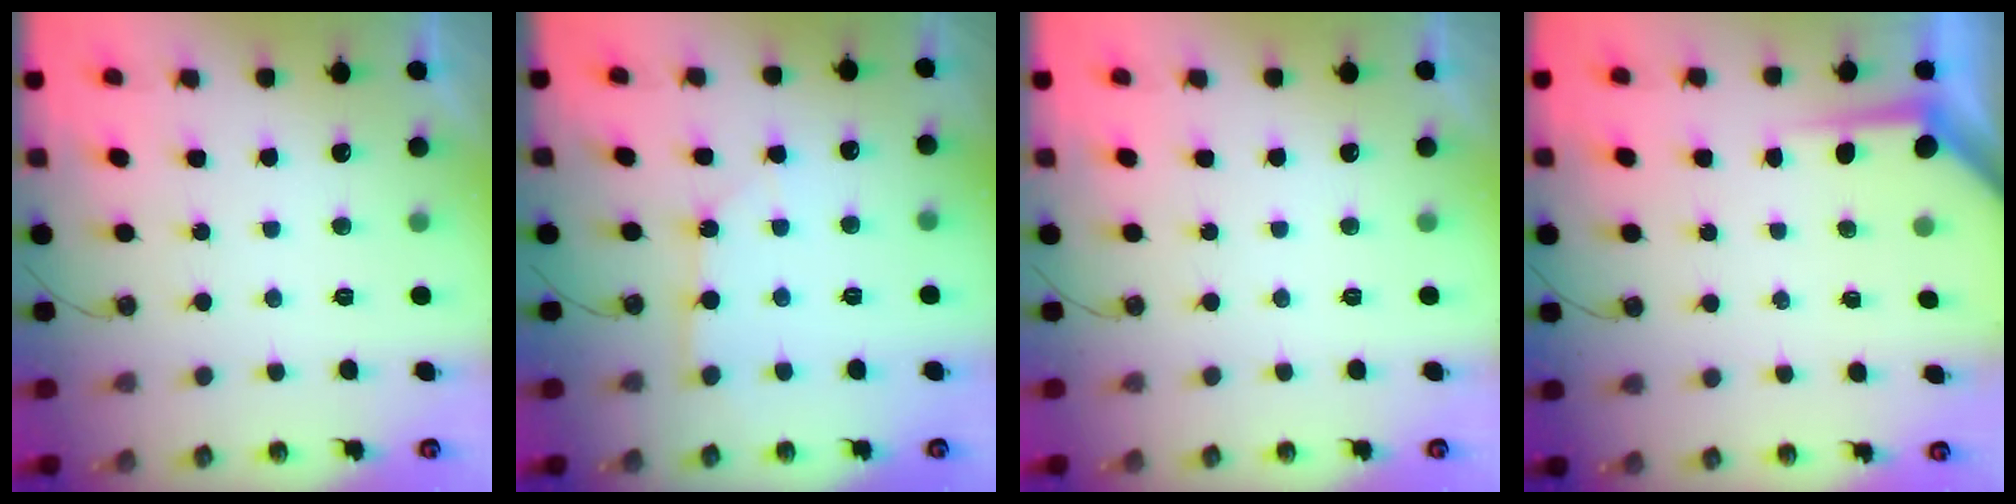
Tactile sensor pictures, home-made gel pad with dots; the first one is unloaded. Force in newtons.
{"total": 2.2, "press": 2.2, "slide": 0.3}
{"total": 0.0}
{"total": 4.2, "press": 4.2, "slide": 0.4}